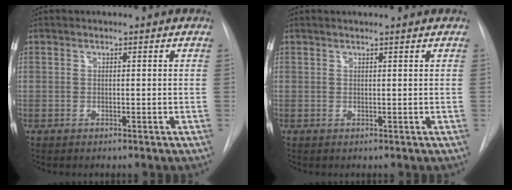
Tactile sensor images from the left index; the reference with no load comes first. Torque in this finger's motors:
{"motor_torque": [0.24, -0.27, 0.05, 0.01]}